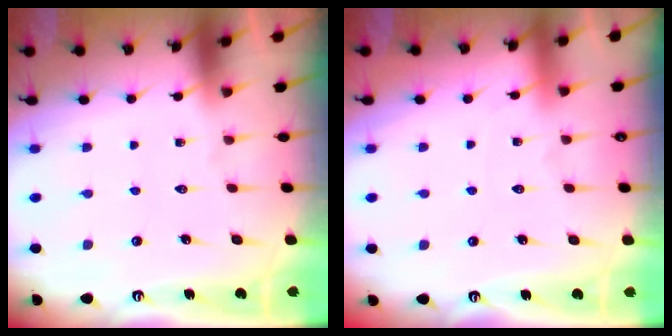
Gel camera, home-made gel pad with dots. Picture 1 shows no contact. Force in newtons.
{"total": 1.4, "press": 1.3, "slide": 0.3}